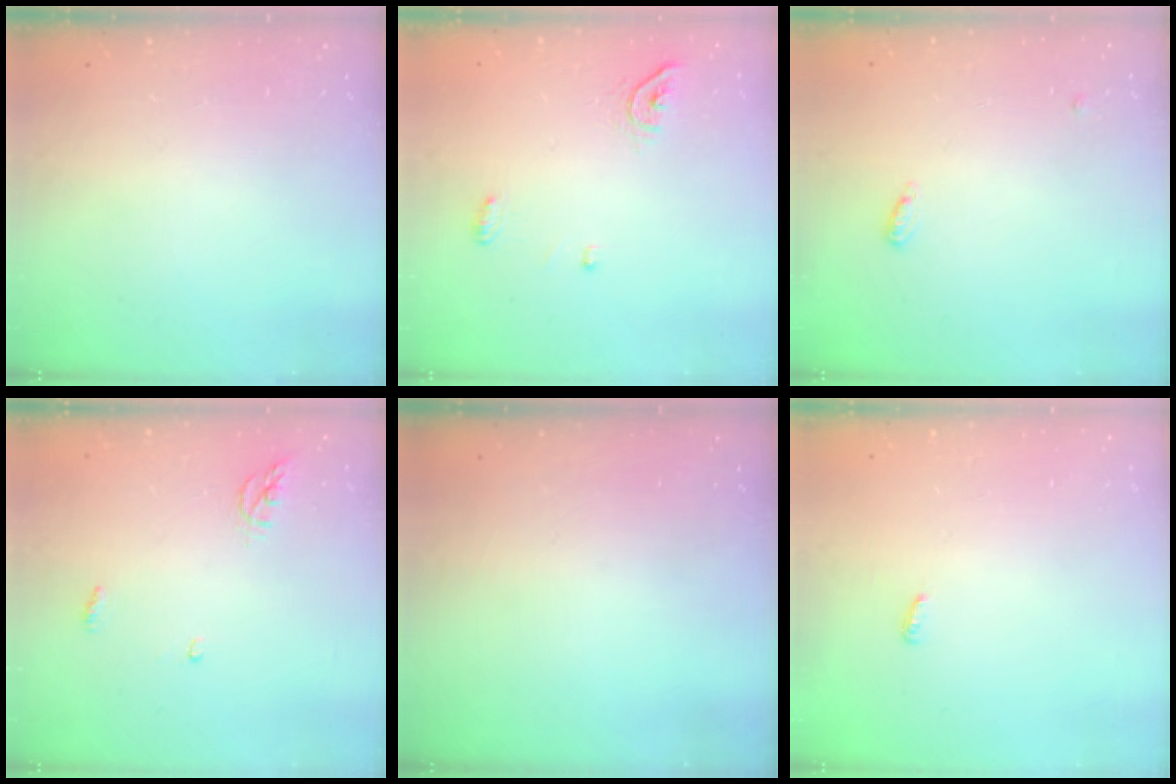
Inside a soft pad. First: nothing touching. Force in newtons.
{"total": 5.2, "press": 5.2, "slide": 0.1}
{"total": 3.6, "press": 3.5, "slide": 0.7}
{"total": 4.0, "press": 3.9, "slide": 0.4}
{"total": 0.0}
{"total": 2.9, "press": 2.9, "slide": 0.2}